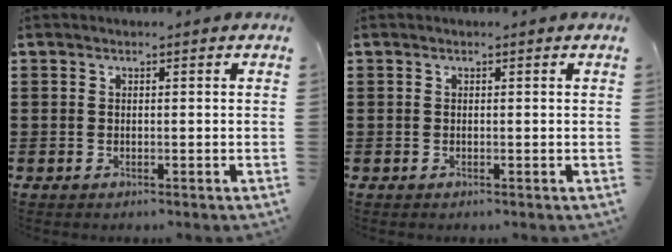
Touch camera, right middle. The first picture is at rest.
{"total": 0.0}